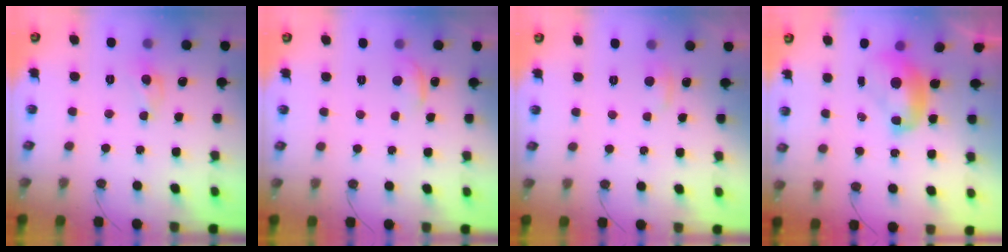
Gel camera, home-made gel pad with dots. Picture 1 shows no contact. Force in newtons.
{"total": 1.6, "press": 1.3, "slide": 0.8}
{"total": 0.9, "press": 0.2, "slide": 0.9}
{"total": 2.4, "press": 2.4, "slide": 0.3}